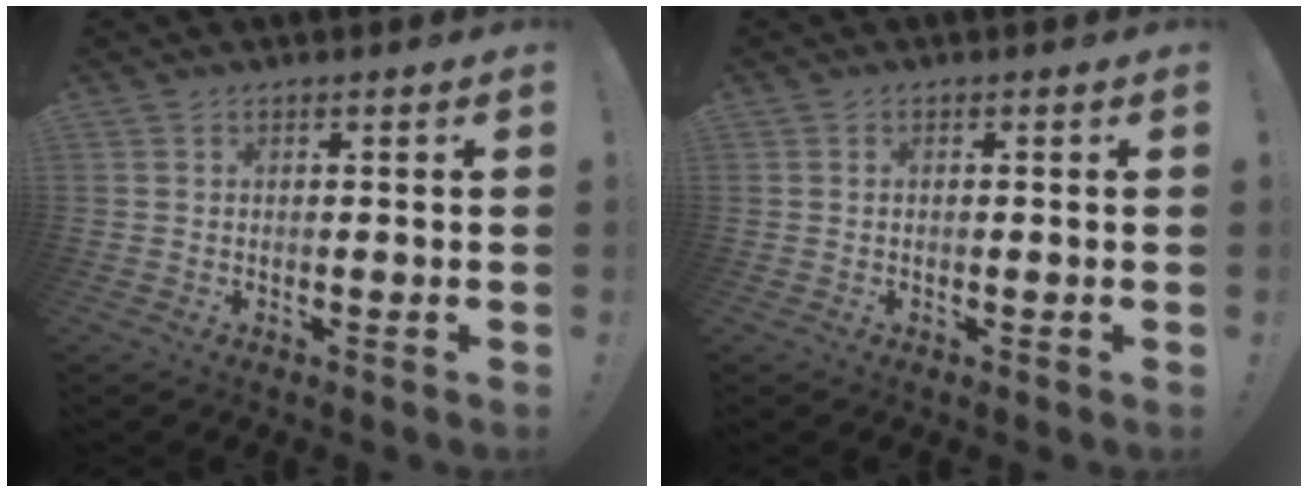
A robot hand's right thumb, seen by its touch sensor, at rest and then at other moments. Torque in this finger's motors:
{"motor_torque": [0.13, -0.01, 0.01, -0.29, 0.00]}